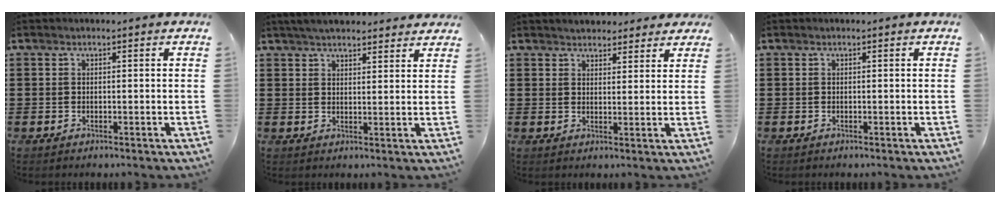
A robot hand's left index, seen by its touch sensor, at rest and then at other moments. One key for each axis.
{"total": 4.0, "fx": 3.8, "fy": 0.4, "fz": 0.8, "tx": -0.026, "ty": -0.006, "tz": 0.072}
{"total": 2.8, "fx": 2.7, "fy": 0.7, "fz": 0.0, "tx": -0.008, "ty": -0.002, "tz": 0.051}
{"total": 0.0}